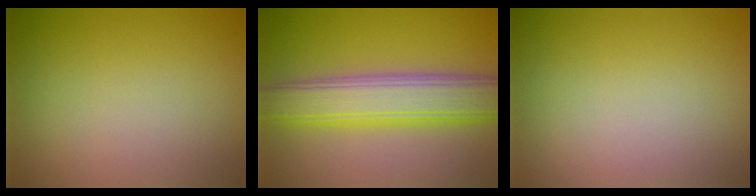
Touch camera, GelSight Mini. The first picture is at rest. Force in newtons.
{"total": 7.2, "press": 7.2, "slide": 0.4}
{"total": 0.0}